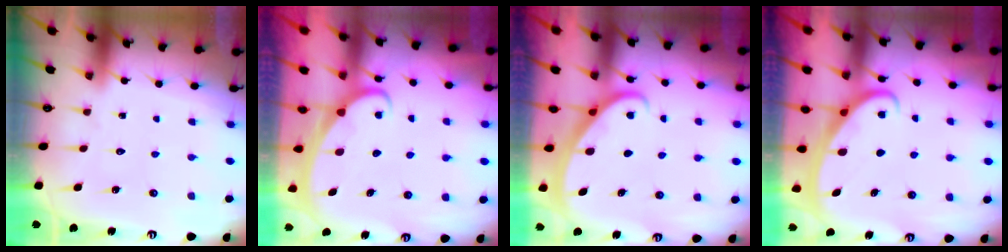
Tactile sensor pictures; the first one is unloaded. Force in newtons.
{"total": 2.6, "press": 2.6, "slide": 0.3}
{"total": 2.8, "press": 2.8, "slide": 0.1}
{"total": 2.5, "press": 2.5, "slide": 0.4}